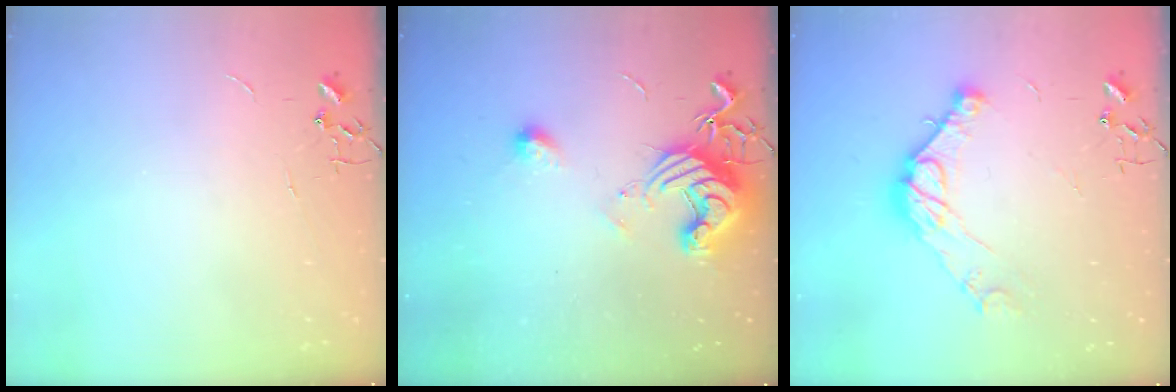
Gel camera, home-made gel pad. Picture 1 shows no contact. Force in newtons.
{"total": 14.1, "press": 14.0, "slide": 1.4}
{"total": 13.0, "press": 13.0, "slide": 0.8}